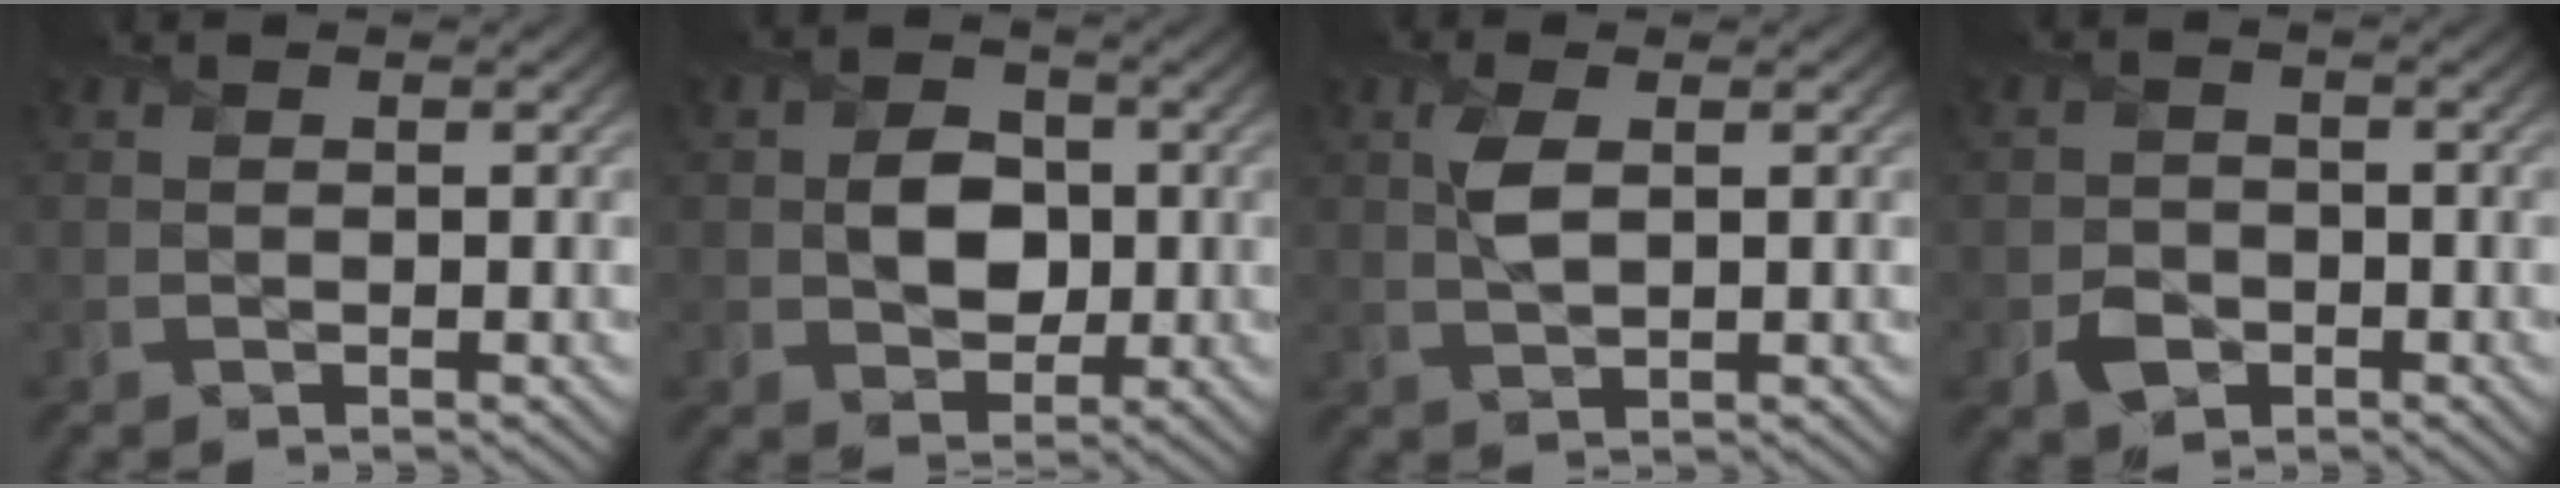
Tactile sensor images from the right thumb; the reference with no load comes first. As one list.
[{"total": 5.0, "force": [-0.1, 4.1, 3.0], "torque": [-0.056, -0.005, -0.009]}, {"total": 2.9, "force": [0.8, 1.2, 2.5], "torque": [-0.063, 0.001, 0.016]}, {"total": 2.7, "force": [-1.3, 2.3, 0.6], "torque": [-0.007, -0.004, -0.028]}]